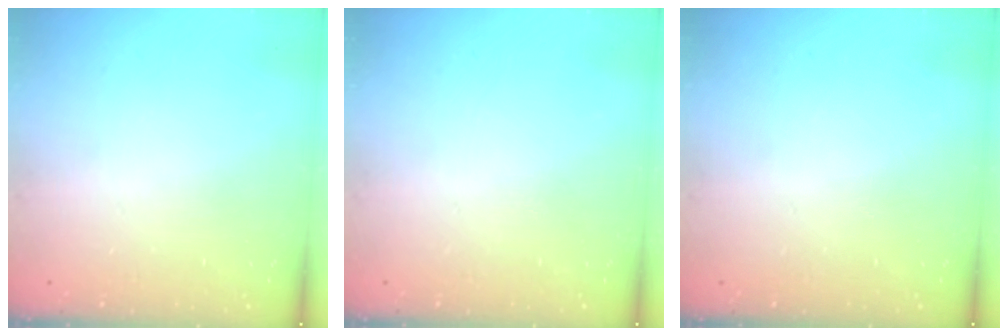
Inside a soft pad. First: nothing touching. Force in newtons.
{"total": 0.0}
{"total": 0.0}